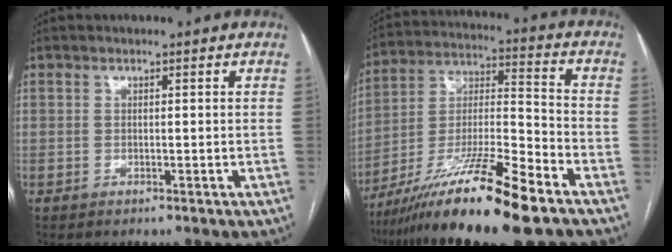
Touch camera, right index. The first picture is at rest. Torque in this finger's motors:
{"motor_torque": [1.14, -0.99, 1.05, 0.21]}